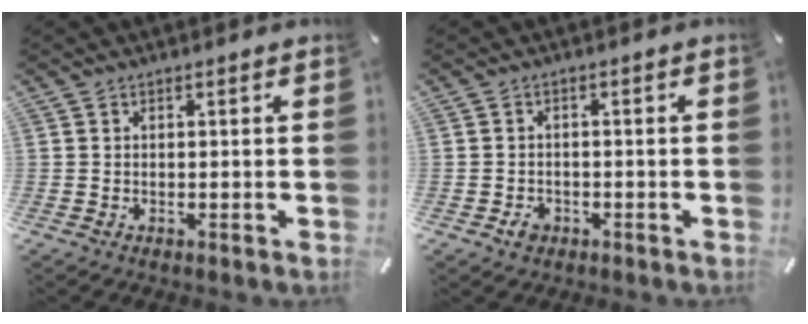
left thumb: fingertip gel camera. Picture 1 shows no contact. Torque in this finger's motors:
{"motor_torque": [0.00, 0.00, 0.04, 0.01, 0.00]}